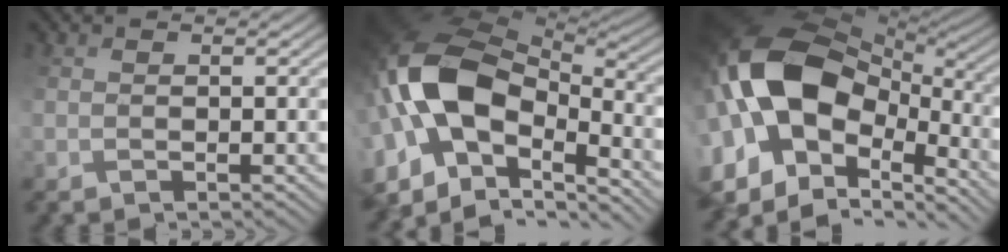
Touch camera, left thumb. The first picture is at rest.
{"total": 17.2, "force": [-1.3, 11.0, 13.2], "torque": [-0.297, 0.016, -0.020]}
{"total": 18.5, "force": [0.1, 12.0, 14.0], "torque": [-0.316, 0.012, 0.007]}